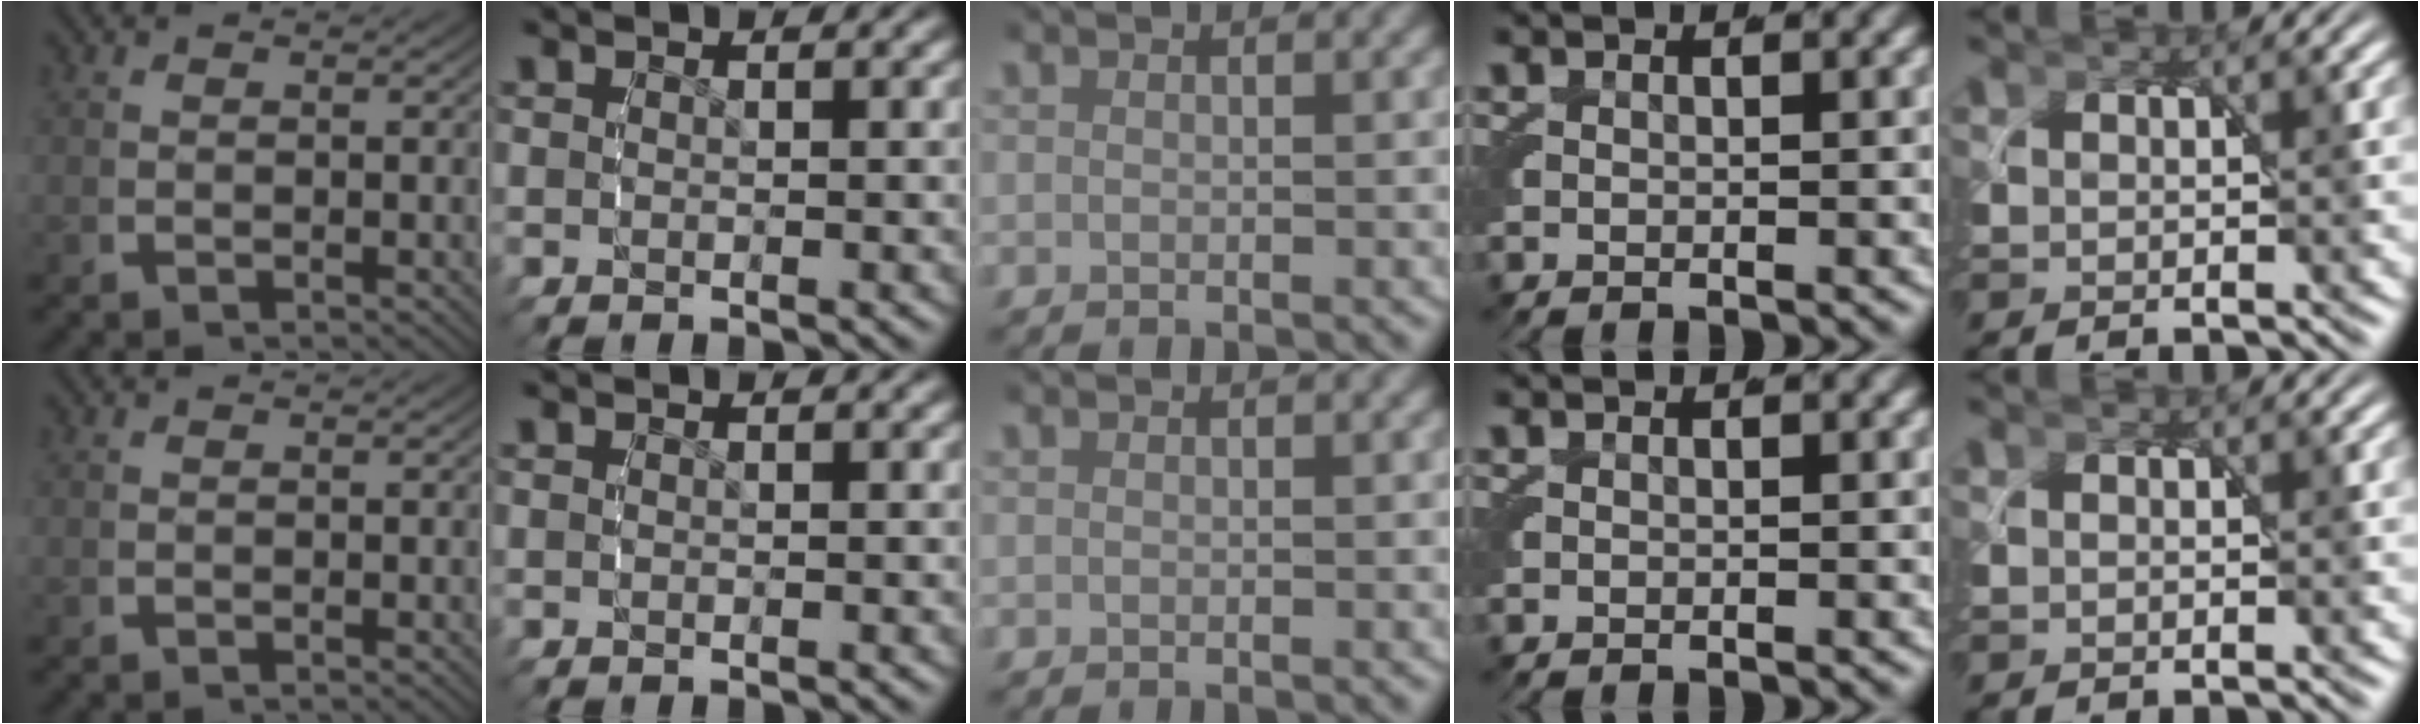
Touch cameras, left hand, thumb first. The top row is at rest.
{}